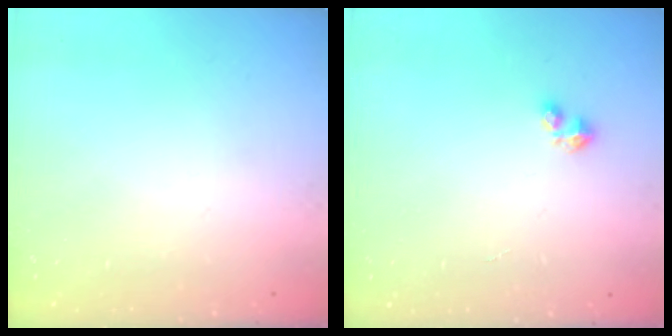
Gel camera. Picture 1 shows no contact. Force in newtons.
{"total": 2.4, "press": 2.4, "slide": 0.5}